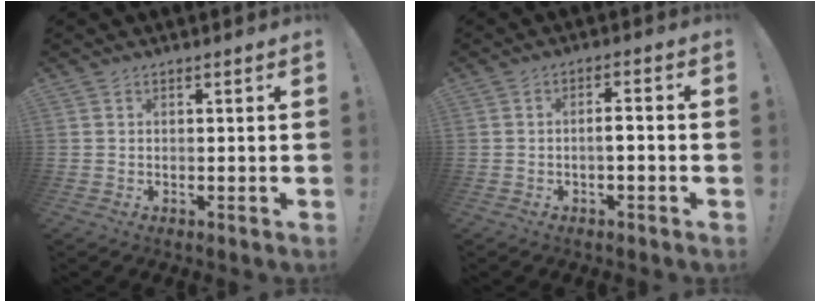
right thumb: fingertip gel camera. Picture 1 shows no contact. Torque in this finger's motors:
{"motor_torque": [0.08, -0.33, 0.04, 0.26, 0.13]}